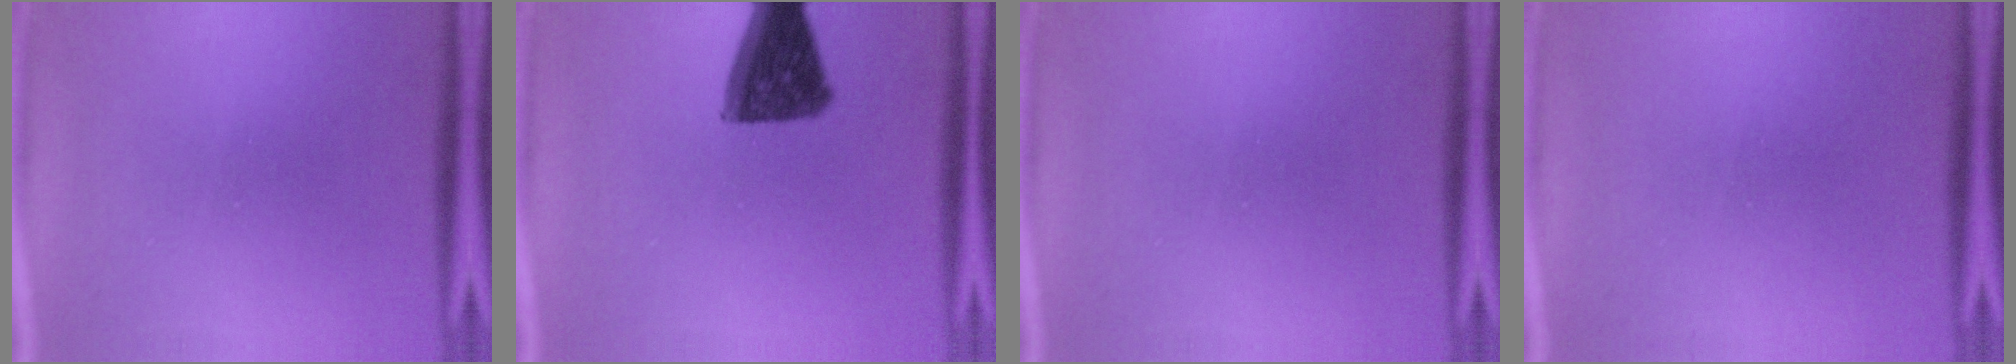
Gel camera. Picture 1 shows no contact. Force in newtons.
{"total": 11.1}
{"total": 0.0}
{"total": 1.6}